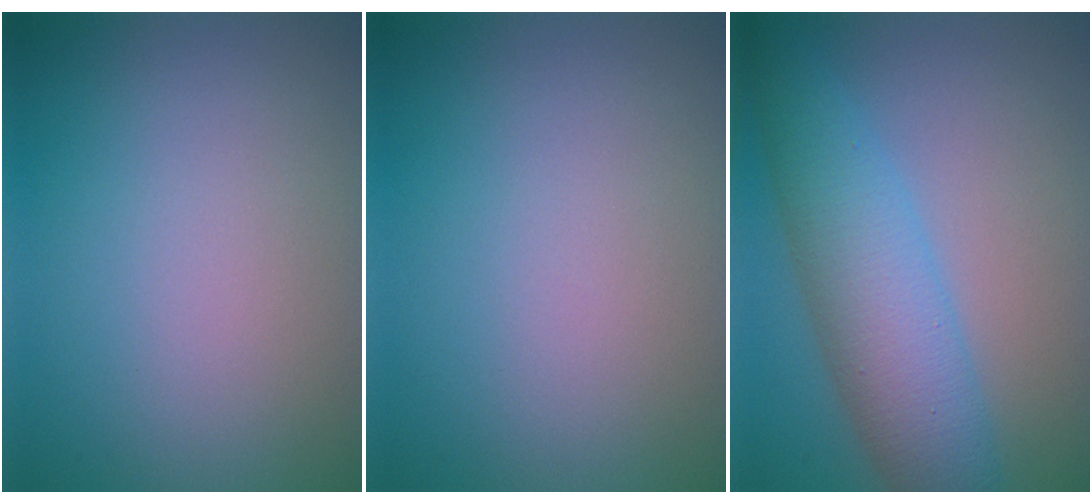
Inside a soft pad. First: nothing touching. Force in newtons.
{"total": 0.0}
{"total": 6.8, "press": 6.8, "slide": 0.1}